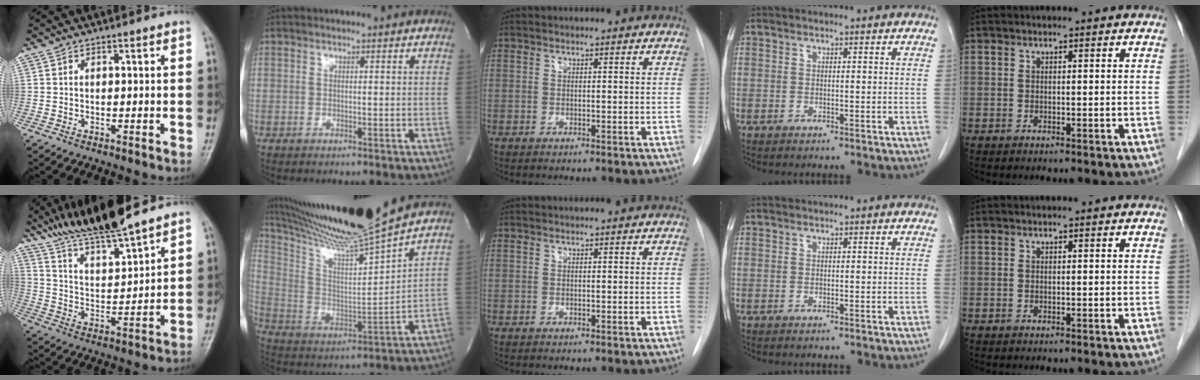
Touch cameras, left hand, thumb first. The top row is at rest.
{"thumb": {"total": 14.1, "force": [12.2, 1.3, 6.9], "torque": [-0.113, -0.064, 0.229]}, "index": {"total": 19.5, "force": [16.8, -1.8, 9.7], "torque": [-0.186, -0.036, 0.287]}}